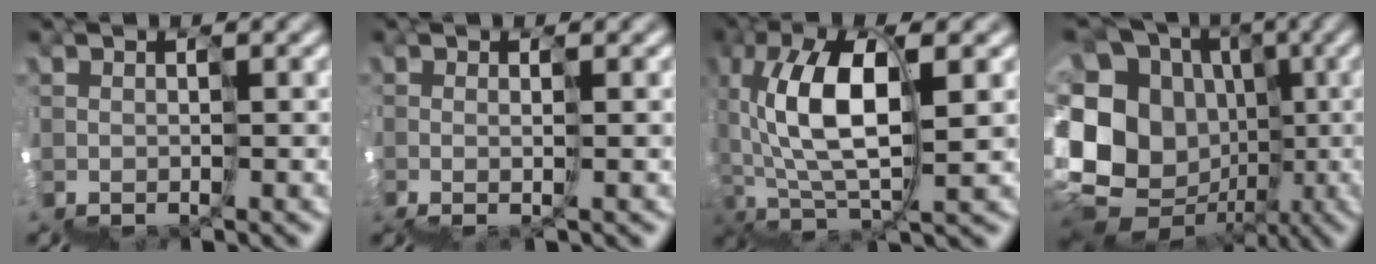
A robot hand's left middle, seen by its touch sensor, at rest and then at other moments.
{"total": 2.1, "force": [0.0, 0.7, 2.0], "torque": [0.002, 0.005, -0.001]}
{"total": 5.5, "force": [1.5, 1.7, 5.0], "torque": [-0.095, 0.030, 0.015]}
{"total": 14.2, "force": [-1.1, 13.7, 3.5], "torque": [-0.117, 0.047, -0.047]}